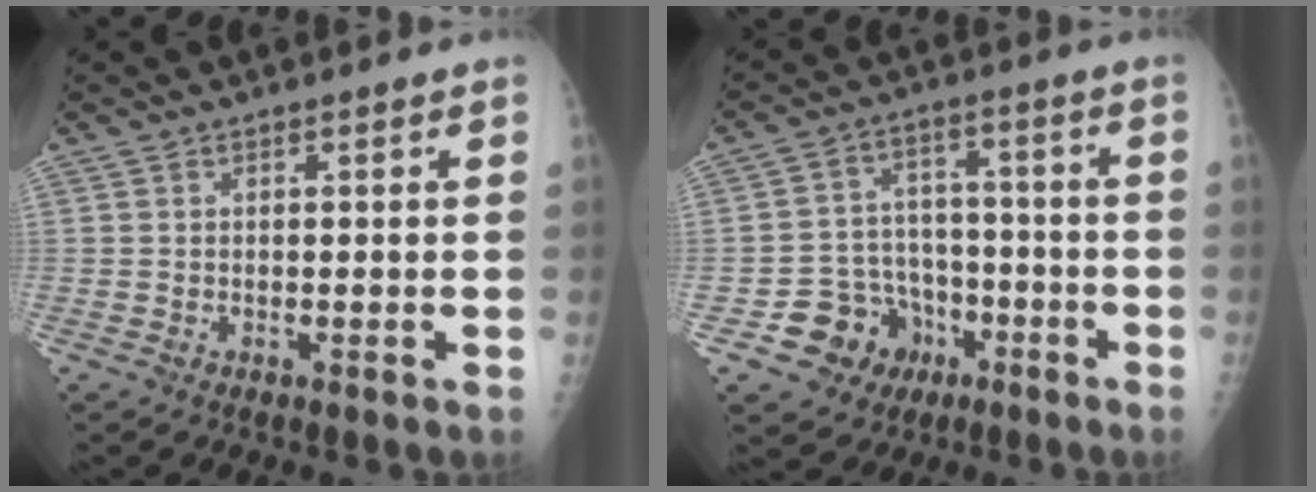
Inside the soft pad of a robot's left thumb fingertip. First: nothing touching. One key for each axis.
{"total": 10.6, "fx": -4.8, "fy": 9.1, "fz": 2.6, "tx": -0.005, "ty": 0.055, "tz": -0.067}